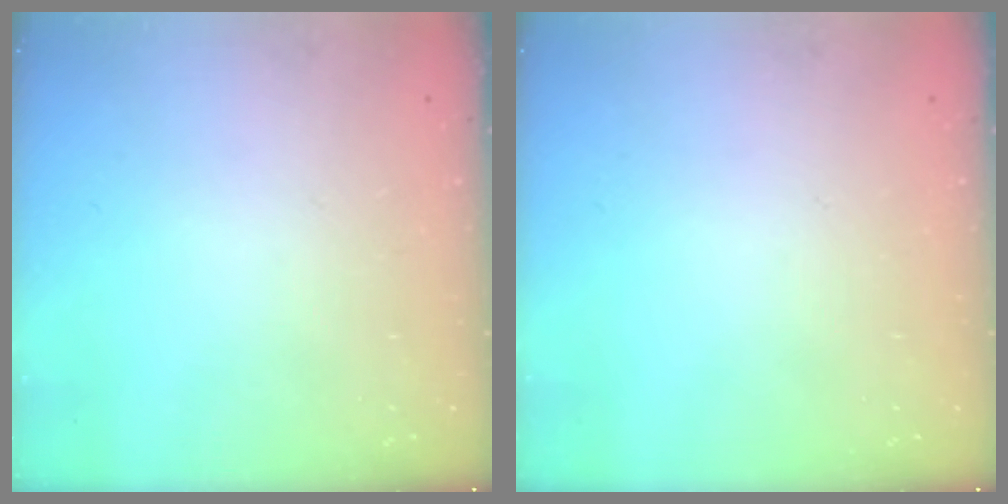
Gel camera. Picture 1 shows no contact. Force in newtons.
{"total": 0.0}